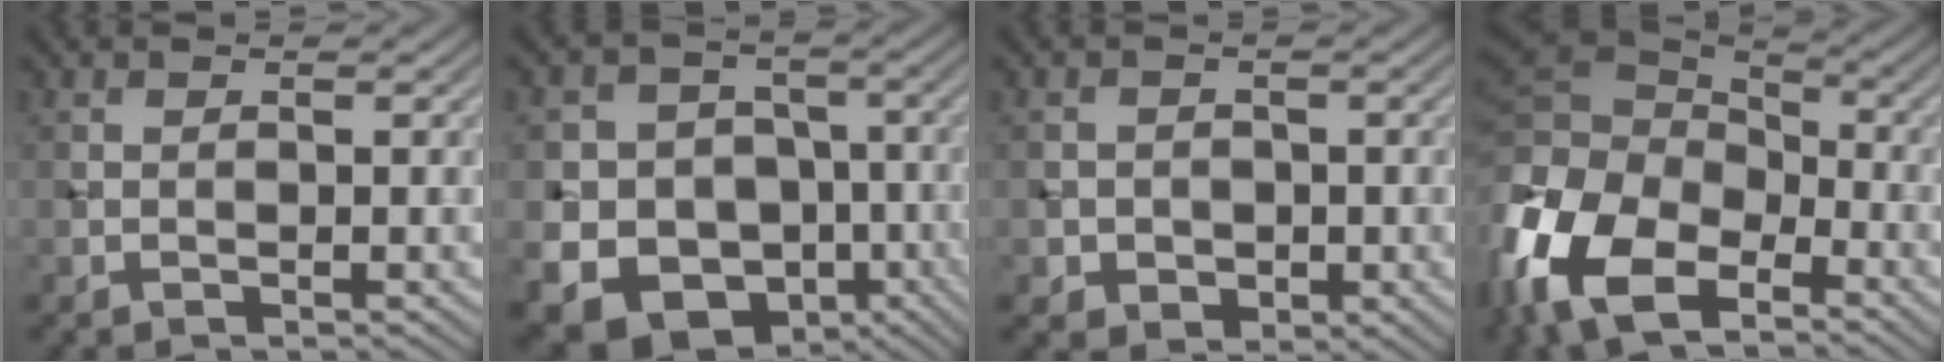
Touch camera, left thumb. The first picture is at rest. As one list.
[{"total": 16.1, "force": [-5.4, 14.3, 5.2], "torque": [-0.142, -0.037, -0.091]}, {"total": 3.0, "force": [-0.7, 2.7, 1.1], "torque": [-0.022, -0.008, -0.011]}, {"total": 16.1, "force": [-6.3, 9.9, 11.0], "torque": [-0.292, -0.023, -0.116]}]